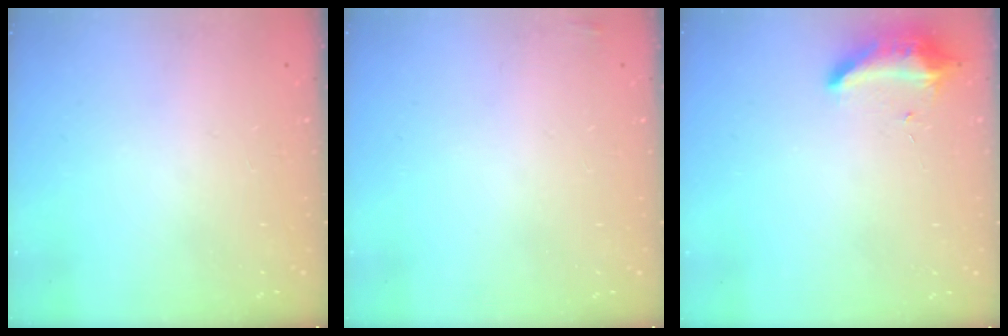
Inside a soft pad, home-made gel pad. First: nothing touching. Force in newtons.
{"total": 2.2, "press": 2.1, "slide": 0.7}
{"total": 8.8, "press": 8.8, "slide": 0.6}